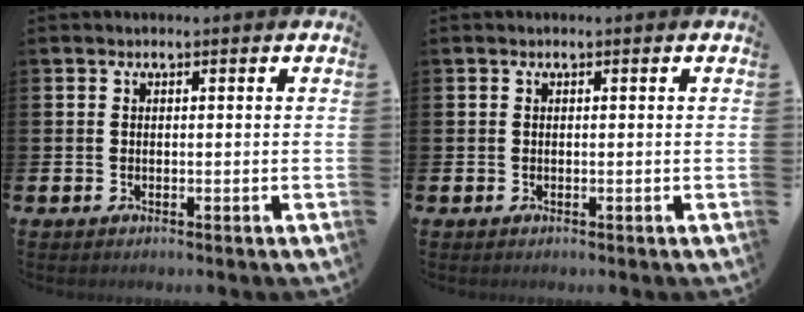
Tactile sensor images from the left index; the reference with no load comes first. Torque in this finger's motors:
{"motor_torque": [0.00, 0.00, 0.00, 0.01]}